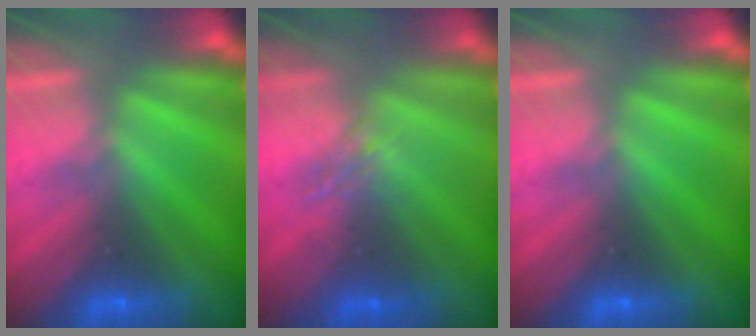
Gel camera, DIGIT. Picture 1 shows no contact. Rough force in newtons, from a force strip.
{"total": 1.6}
{"total": 0.0}